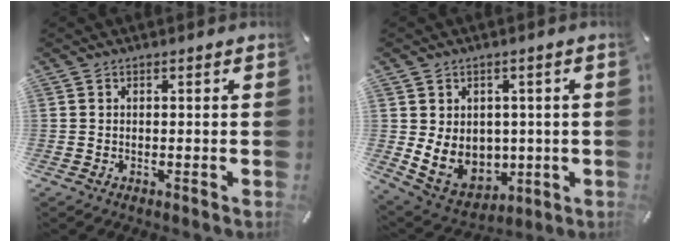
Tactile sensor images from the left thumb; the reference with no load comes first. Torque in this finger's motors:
{"motor_torque": [1.95, 1.94, 0.26, -0.08, 0.41]}